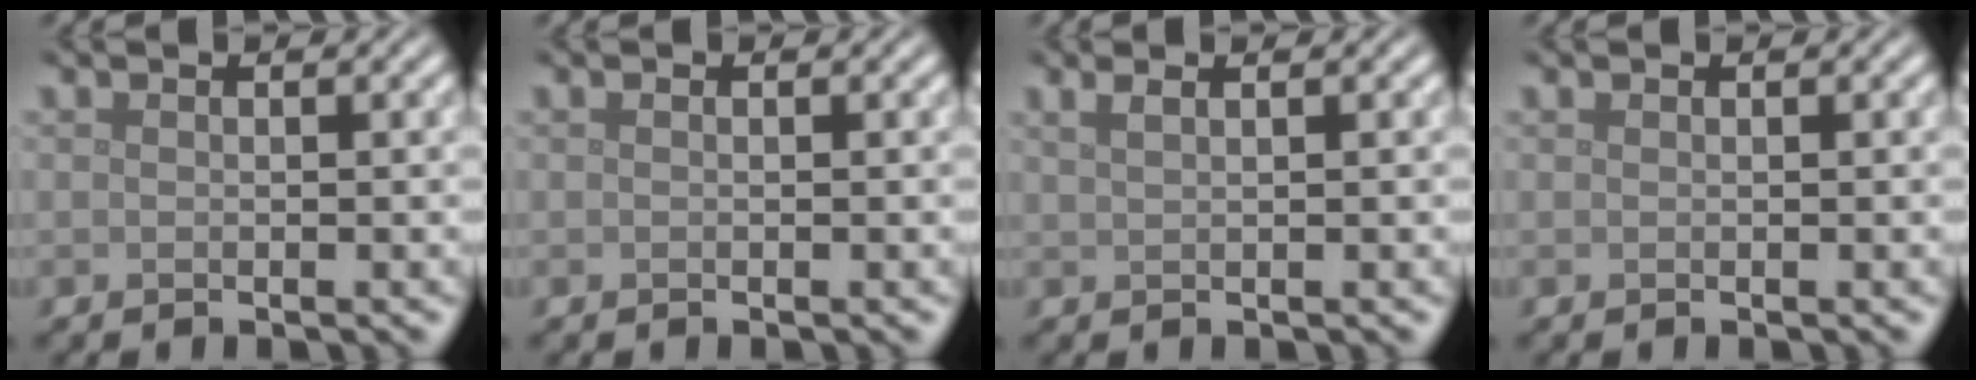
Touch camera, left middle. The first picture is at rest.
{"total": 0.0}
{"total": 2.0, "force": [1.2, 0.9, 1.3], "torque": [-0.011, -0.001, 0.007]}
{"total": 0.0}